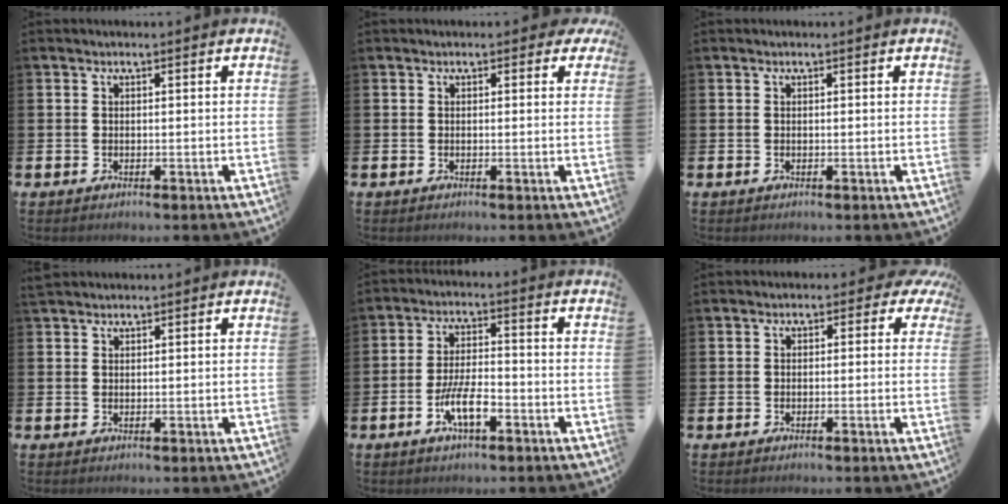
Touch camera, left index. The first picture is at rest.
{"total": 0.8, "force": [0.1, 0.7, 0.4], "torque": [-0.006, 0.012, -0.001]}
{"total": 0.0}
{"total": 1.3, "force": [1.2, 0.4, 0.0], "torque": [0.010, -0.001, 0.021]}
{"total": 6.0, "force": [-2.5, 2.0, 5.1], "torque": [-0.102, 0.001, -0.049]}
{"total": 1.7, "force": [-0.9, 1.2, 0.8], "torque": [-0.008, 0.005, -0.024]}